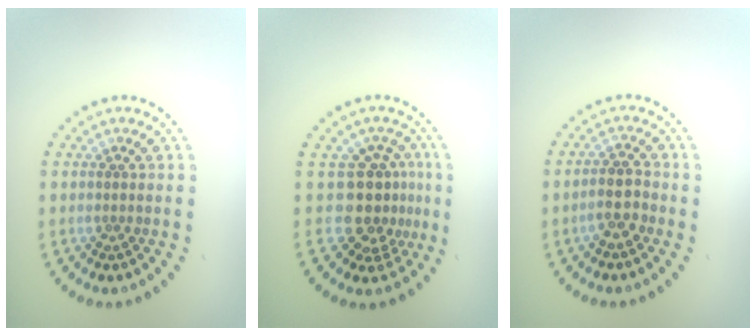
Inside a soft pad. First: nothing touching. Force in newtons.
{"total": 4.1, "press": 3.2, "slide": 2.6}
{"total": 2.1, "press": 2.0, "slide": 0.8}